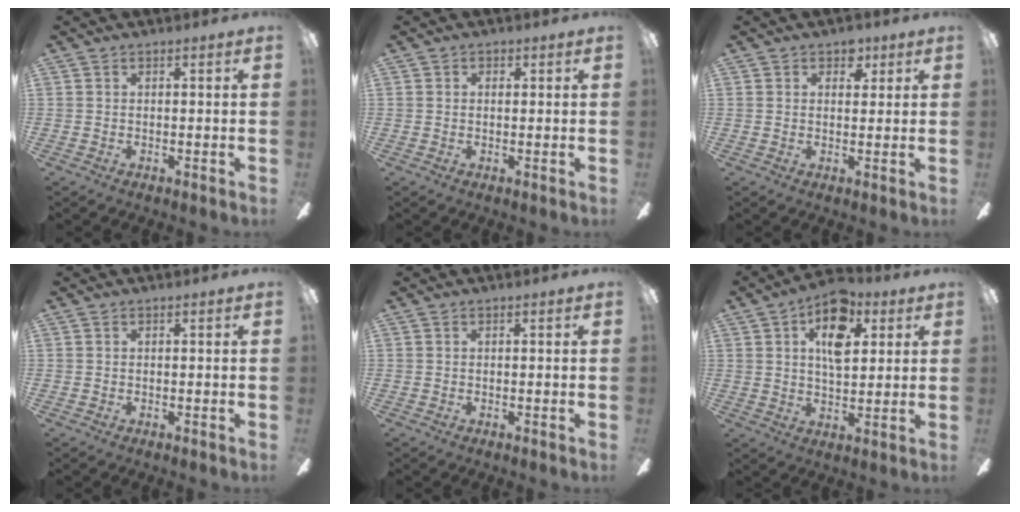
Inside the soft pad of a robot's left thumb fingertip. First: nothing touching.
{"total": 1.0, "force": [0.2, 0.9, 0.4], "torque": [0.002, 0.002, 0.001]}
{"total": 3.7, "force": [2.2, 2.5, 1.5], "torque": [-0.003, -0.006, 0.034]}
{"total": 0.0}
{"total": 0.0}
{"total": 12.2, "force": [5.0, 7.1, 8.5], "torque": [-0.116, -0.003, 0.085]}